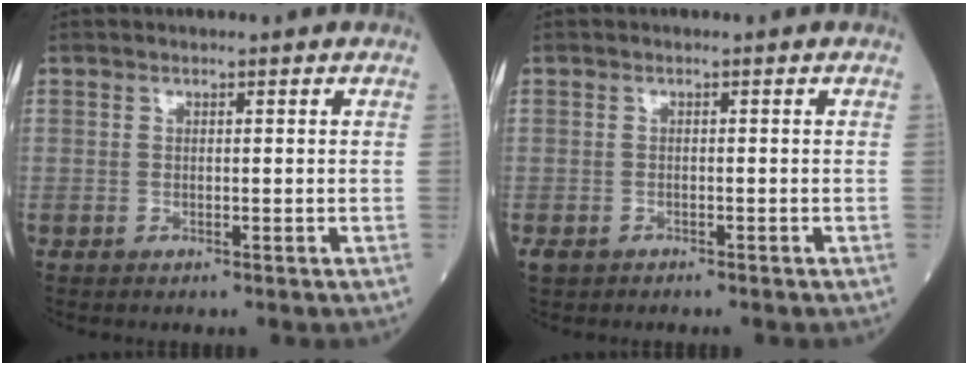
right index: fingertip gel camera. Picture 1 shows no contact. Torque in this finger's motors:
{"motor_torque": [0.20, -0.04, 0.11, 0.02]}